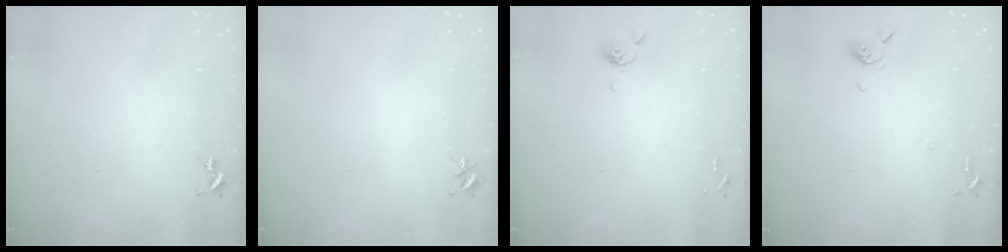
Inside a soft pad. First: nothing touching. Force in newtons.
{"total": 3.5, "press": 3.5, "slide": 0.5}
{"total": 5.2, "press": 5.1, "slide": 1.1}
{"total": 7.3, "press": 7.3, "slide": 0.8}